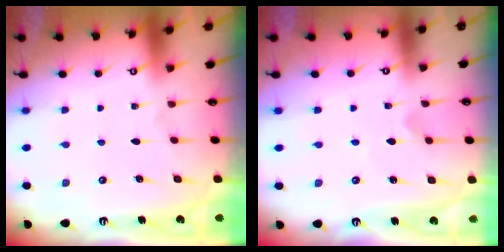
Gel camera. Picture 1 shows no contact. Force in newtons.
{"total": 1.7, "press": 1.6, "slide": 0.2}